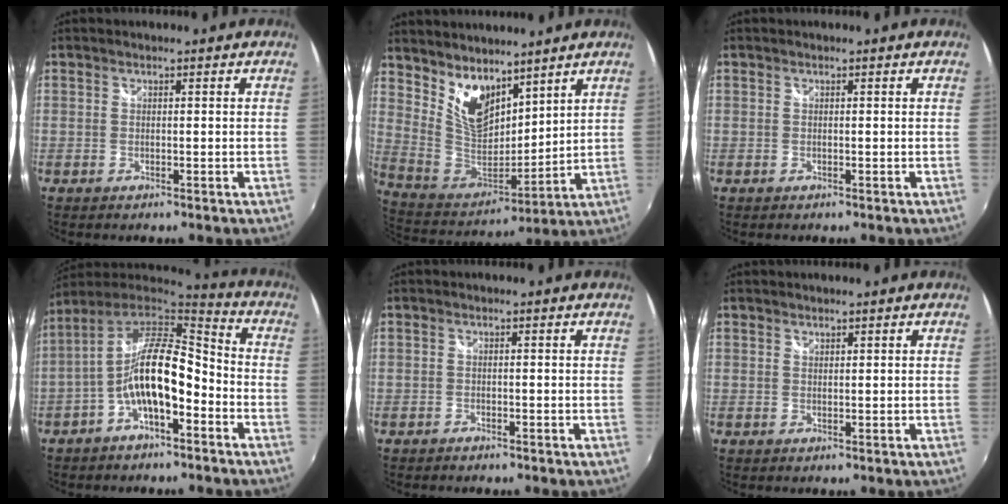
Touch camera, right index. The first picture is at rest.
{"total": 13.3, "force": [9.1, 7.0, 6.6], "torque": [-0.132, 0.000, 0.187]}
{"total": 0.0}
{"total": 14.8, "force": [-4.8, 5.8, 12.8], "torque": [-0.247, 0.015, -0.093]}
{"total": 1.2, "force": [-1.1, 0.5, 0.3], "torque": [-0.011, -0.005, -0.020]}
{"total": 0.5, "force": [0.5, 0.2, 0.0], "torque": [0.001, 0.000, 0.009]}